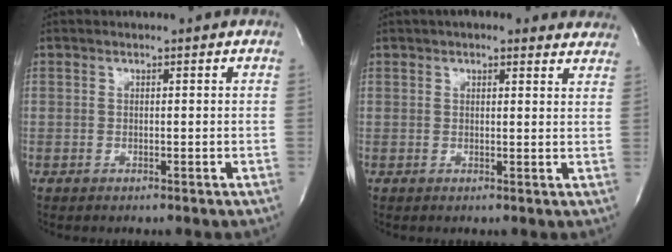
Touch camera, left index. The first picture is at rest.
{"total": 9.6, "force": [8.0, 2.9, 4.3], "torque": [-0.037, 0.017, 0.085]}